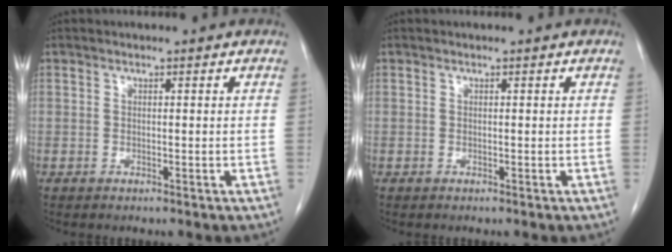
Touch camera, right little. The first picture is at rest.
{"total": 0.0}